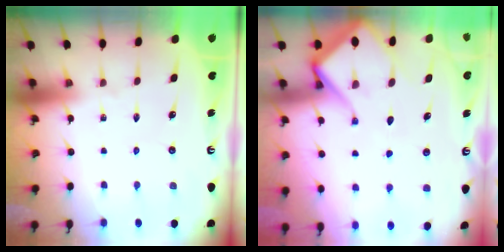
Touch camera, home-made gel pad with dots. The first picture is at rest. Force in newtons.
{"total": 12.1, "press": 12.0, "slide": 1.2}